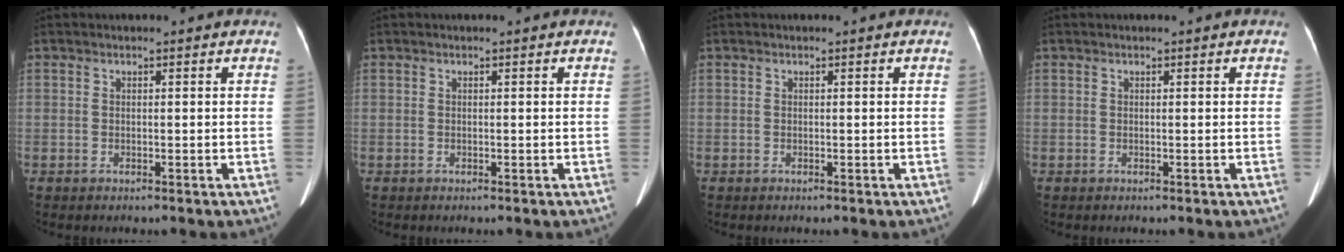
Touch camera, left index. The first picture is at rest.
{"total": 0.0}
{"total": 0.0}
{"total": 0.0}